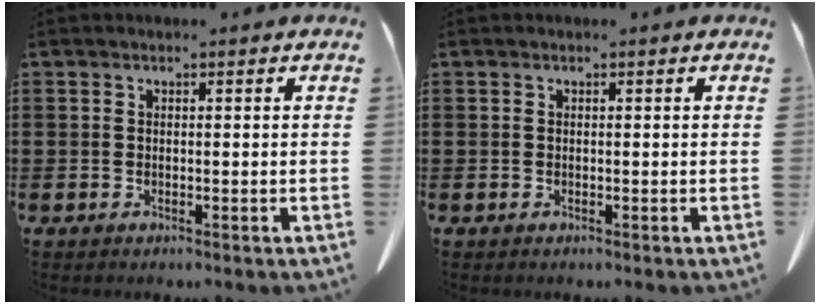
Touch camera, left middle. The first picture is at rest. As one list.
[{"total": 0.0}]